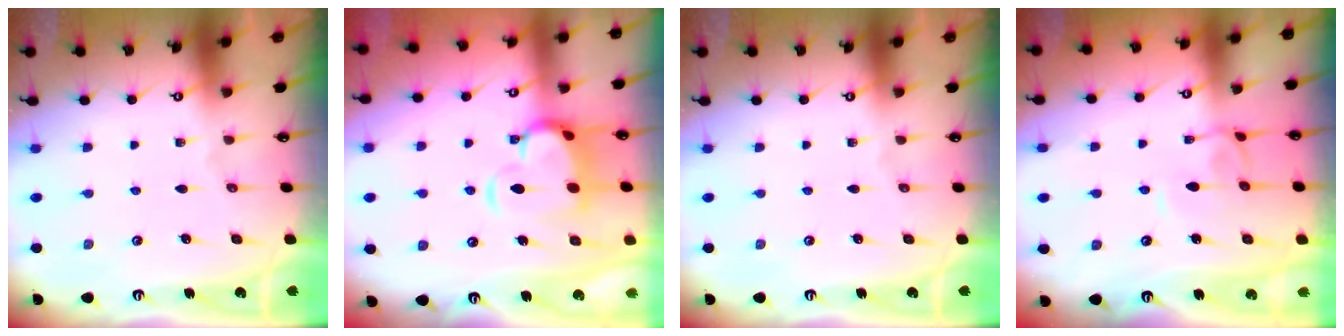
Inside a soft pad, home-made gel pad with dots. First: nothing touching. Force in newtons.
{"total": 6.7, "press": 6.5, "slide": 1.5}
{"total": 0.0}
{"total": 1.9, "press": 1.9, "slide": 0.2}